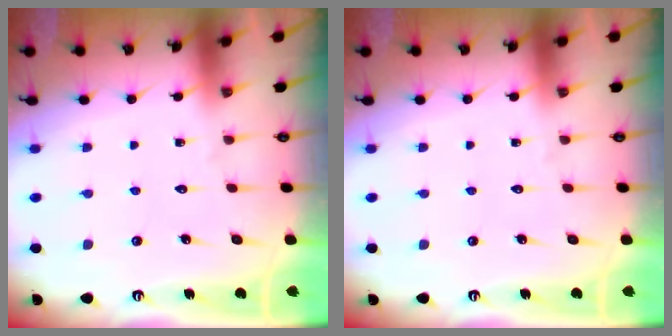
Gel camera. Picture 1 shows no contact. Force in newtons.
{"total": 0.0}